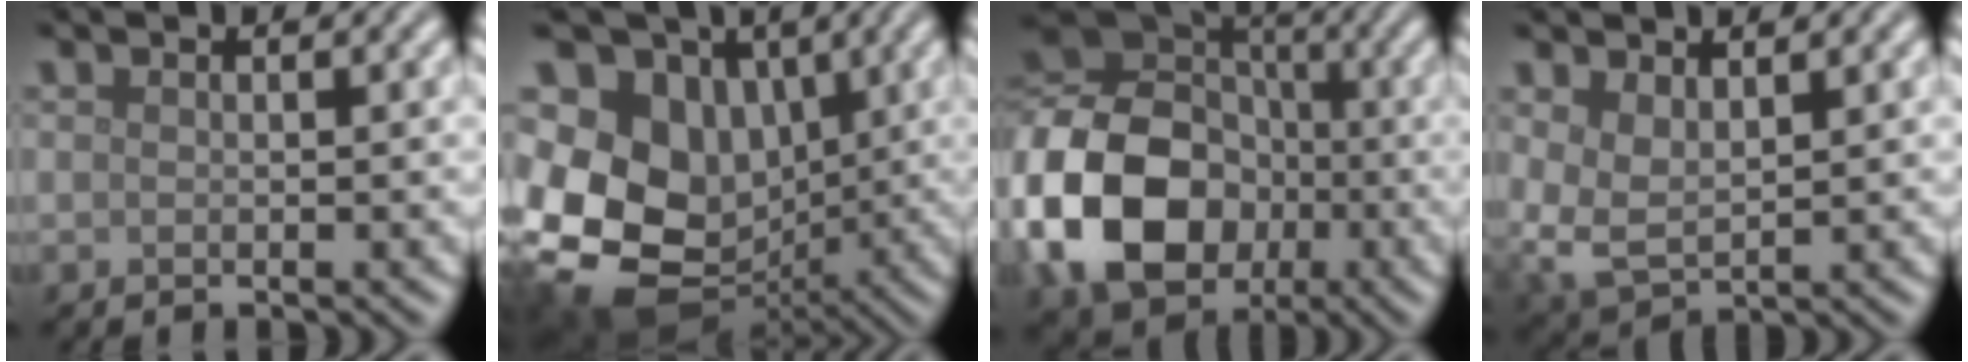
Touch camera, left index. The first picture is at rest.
{"total": 14.2, "force": [-0.7, 11.6, 8.0], "torque": [-0.153, -0.019, -0.016]}
{"total": 13.7, "force": [-3.6, 10.7, 7.7], "torque": [-0.165, -0.009, -0.085]}
{"total": 3.5, "force": [1.0, 2.1, 2.6], "torque": [-0.070, -0.004, 0.024]}